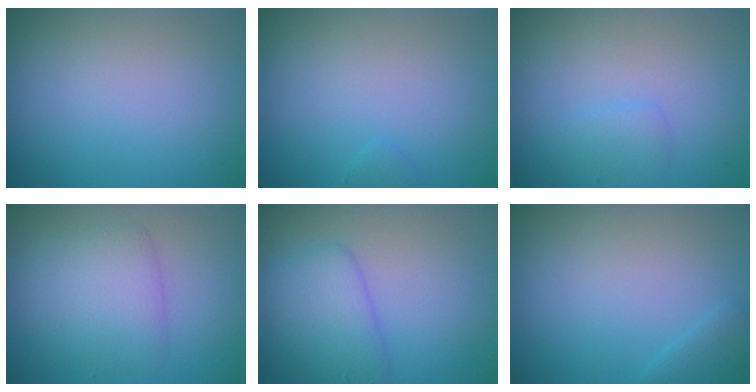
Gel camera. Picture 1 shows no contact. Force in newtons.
{"total": 0.5, "press": 0.5, "slide": 0.0}
{"total": 1.2, "press": 1.2, "slide": 0.1}
{"total": 3.9, "press": 3.8, "slide": 0.2}
{"total": 3.7, "press": 3.7, "slide": 0.3}
{"total": 1.2, "press": 1.2, "slide": 0.0}